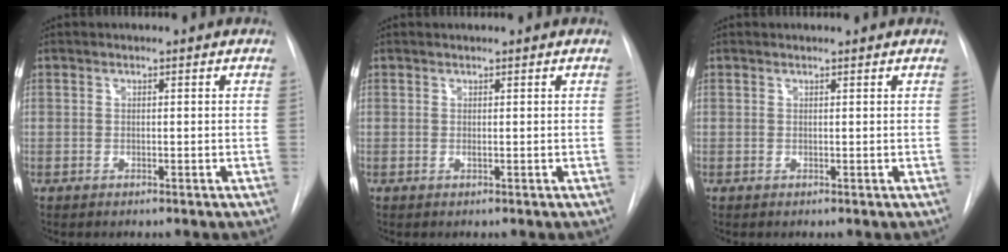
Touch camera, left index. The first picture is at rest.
{"total": 0.8, "force": [0.6, 0.0, 0.5], "torque": [-0.007, 0.011, 0.012]}
{"total": 1.4, "force": [1.4, 0.1, 0.1], "torque": [-0.008, 0.012, 0.018]}